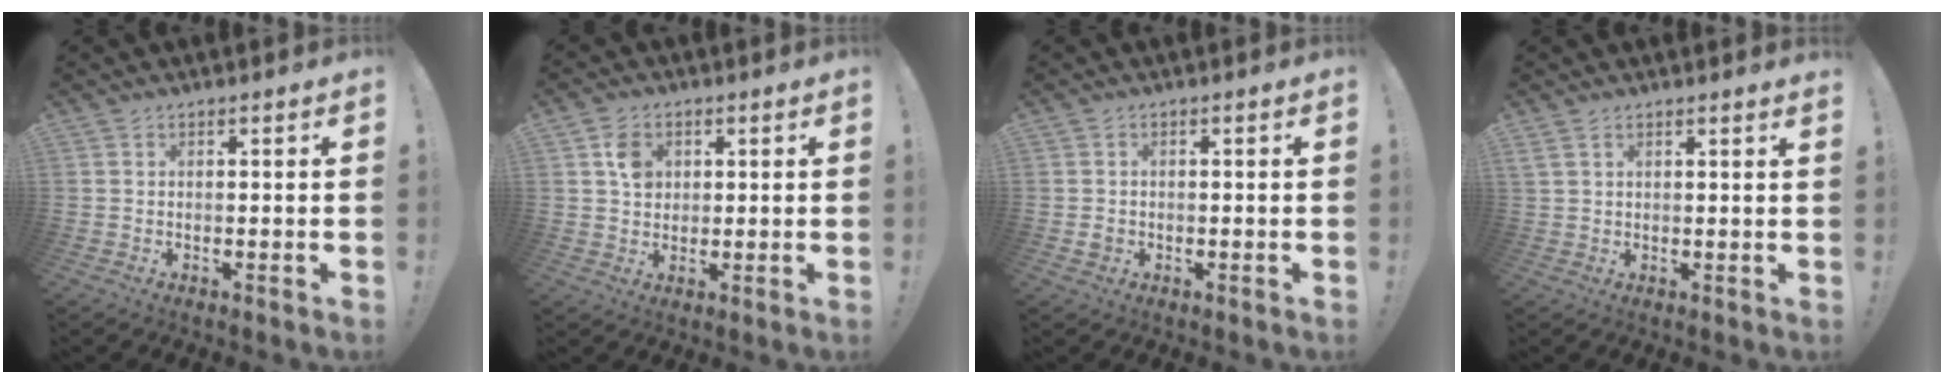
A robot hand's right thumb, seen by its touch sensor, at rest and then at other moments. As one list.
[{"total": 5.9, "force": [1.7, 4.9, 2.9], "torque": [-0.025, -0.001, 0.030]}, {"total": 1.5, "force": [-0.5, 1.3, 0.5], "torque": [-0.013, 0.007, -0.007]}, {"total": 2.2, "force": [1.7, 0.5, 1.2], "torque": [-0.021, -0.007, 0.033]}]